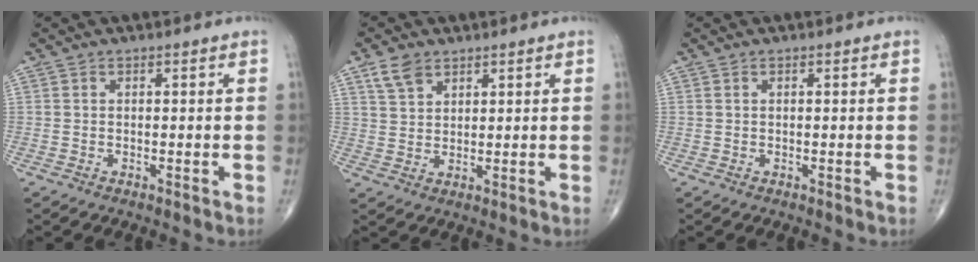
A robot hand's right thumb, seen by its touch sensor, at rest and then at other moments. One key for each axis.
{"total": 4.6, "fx": 2.9, "fy": 2.8, "fz": 2.1, "tx": -0.031, "ty": -0.009, "tz": 0.061}
{"total": 0.0}